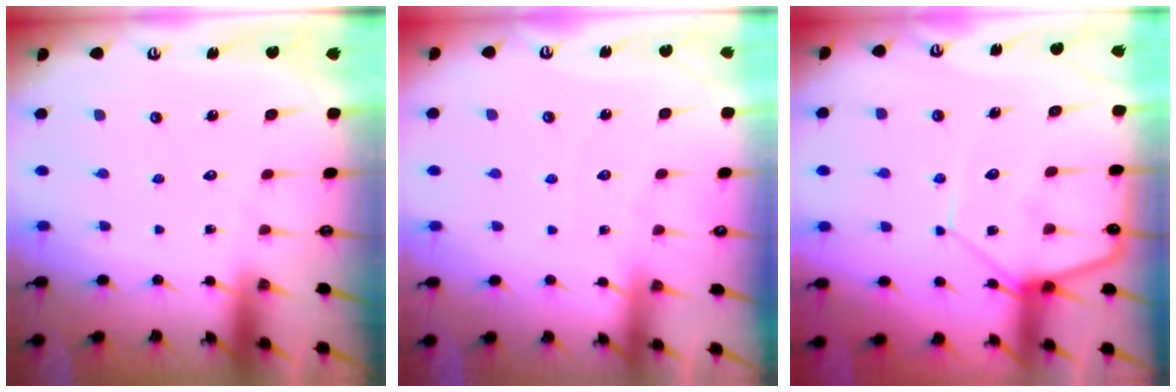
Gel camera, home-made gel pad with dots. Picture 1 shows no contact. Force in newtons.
{"total": 2.4, "press": 2.4, "slide": 0.4}
{"total": 9.0, "press": 8.9, "slide": 0.8}